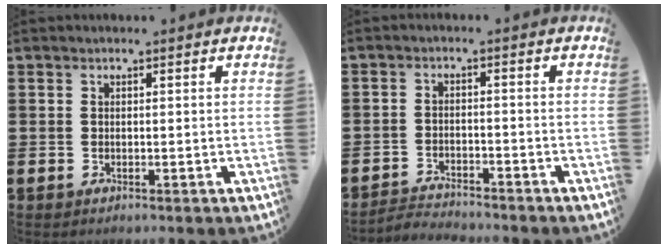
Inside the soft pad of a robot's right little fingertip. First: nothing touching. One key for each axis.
{"total": 2.4, "fx": -2.4, "fy": 0.1, "fz": -0.1, "tx": -0.004, "ty": 0.003, "tz": -0.051}